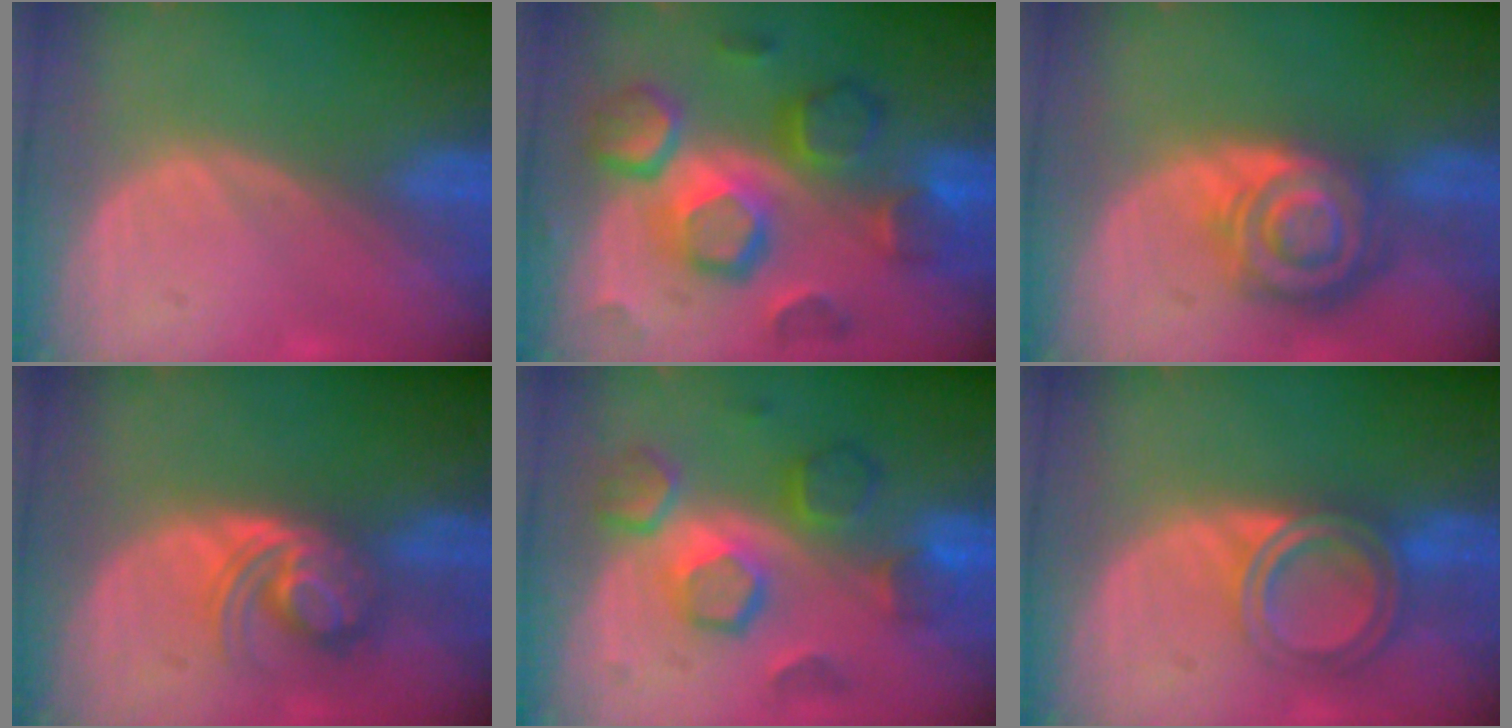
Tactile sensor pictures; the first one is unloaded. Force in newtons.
{"total": 11.5, "press": 11.4, "slide": 1.0}
{"total": 8.6, "press": 7.4, "slide": 4.4}
{"total": 5.7, "press": 5.5, "slide": 1.5}
{"total": 8.4, "press": 8.4, "slide": 0.7}
{"total": 6.4, "press": 5.4, "slide": 3.3}